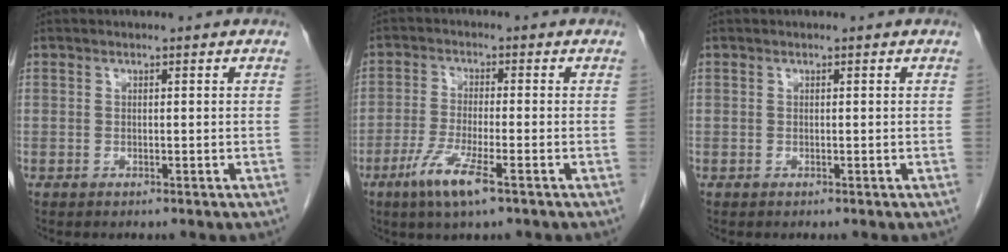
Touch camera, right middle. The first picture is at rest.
{"total": 6.0, "force": [-3.3, 0.3, 5.0], "torque": [-0.106, -0.014, -0.063]}
{"total": 0.0}